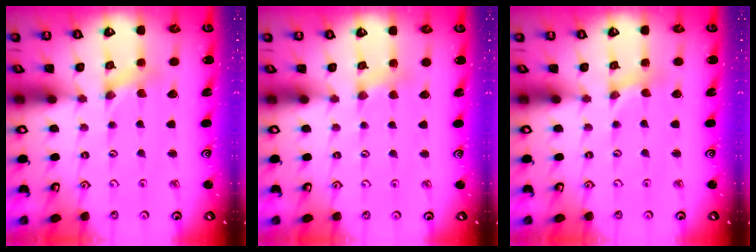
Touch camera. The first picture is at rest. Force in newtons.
{"total": 2.9, "press": 2.9, "slide": 0.4}
{"total": 0.0}